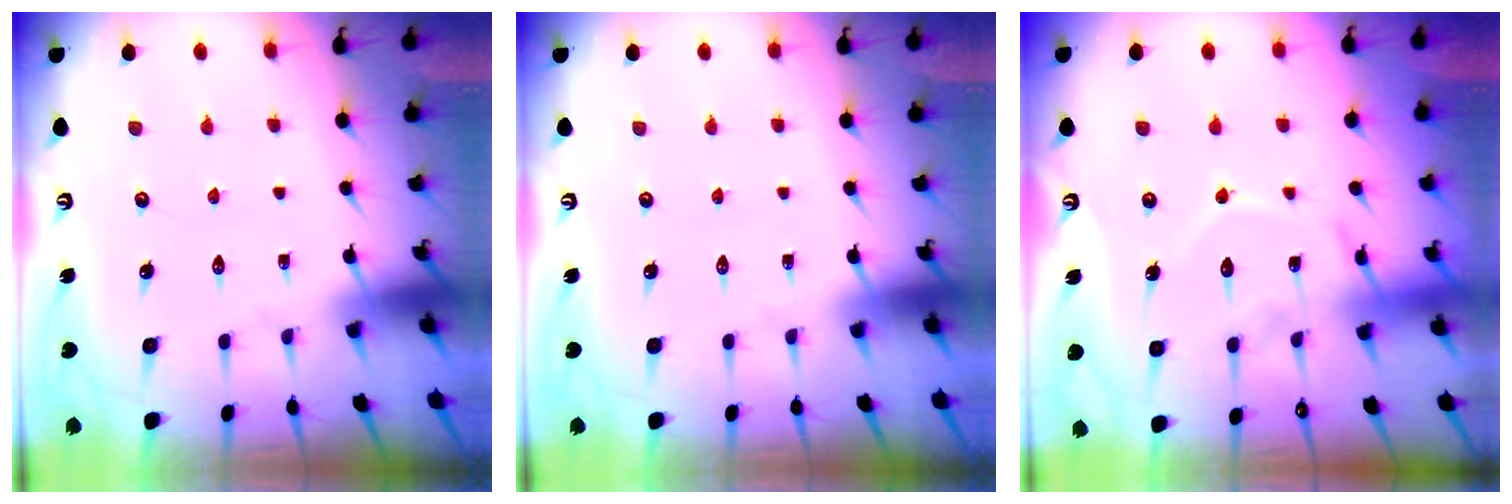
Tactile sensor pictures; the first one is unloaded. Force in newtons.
{"total": 0.0}
{"total": 11.0, "press": 11.0, "slide": 0.9}